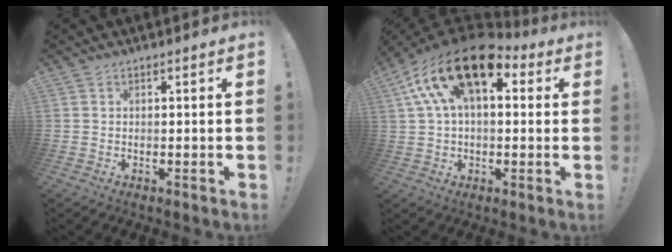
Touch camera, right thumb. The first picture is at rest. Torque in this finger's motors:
{"motor_torque": [0.63, 0.85, 2.22, 0.52, 0.42]}